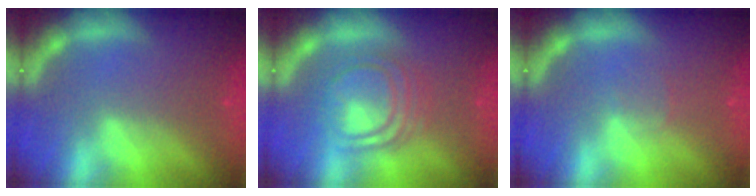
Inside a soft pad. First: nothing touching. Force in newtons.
{"total": 7.1}
{"total": 1.0}